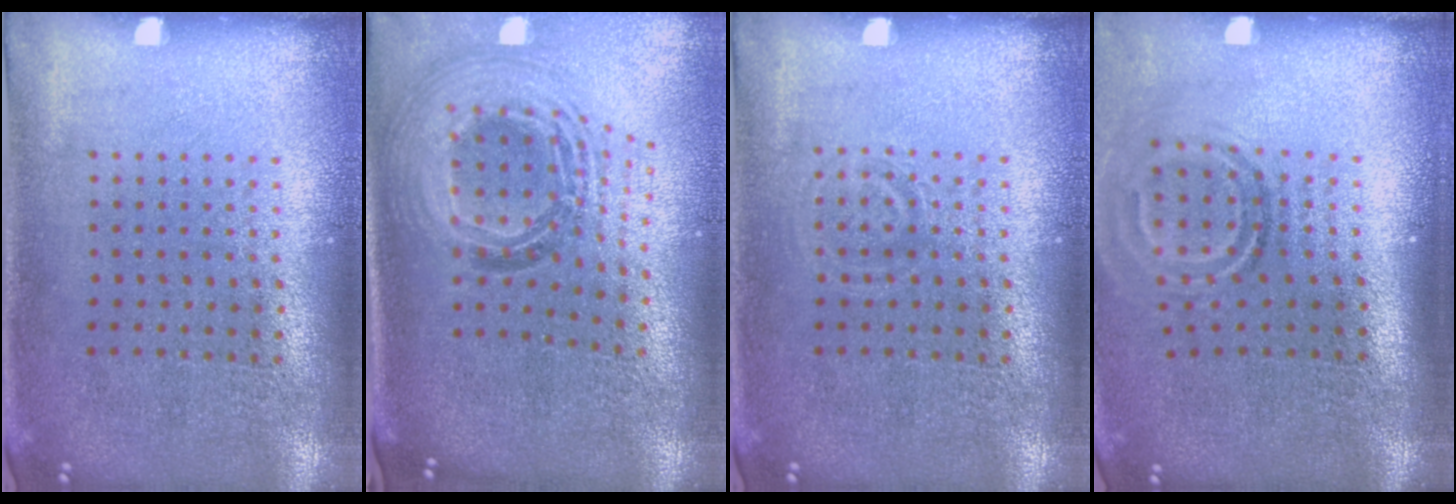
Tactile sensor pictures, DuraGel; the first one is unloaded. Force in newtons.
{"total": 1.9, "press": 1.6, "slide": 1.0}
{"total": 1.0, "press": 0.9, "slide": 0.3}
{"total": 1.9, "press": 1.1, "slide": 1.5}